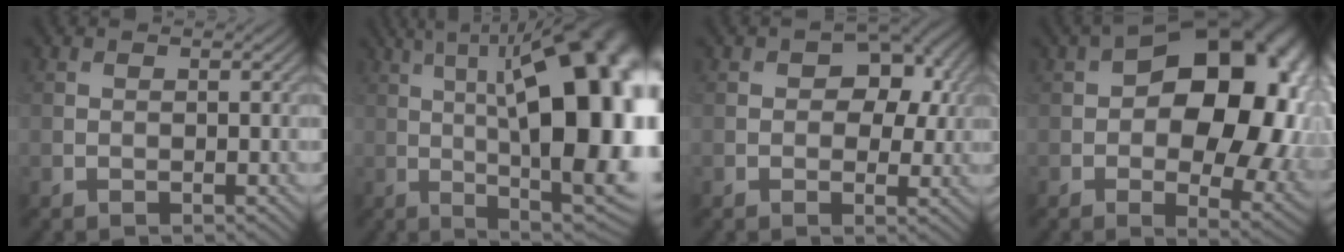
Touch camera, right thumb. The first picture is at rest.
{"total": 21.5, "force": [1.0, 8.5, 19.7], "torque": [-0.222, 0.043, 0.012]}
{"total": 8.5, "force": [1.5, 5.9, 5.9], "torque": [-0.078, 0.003, 0.020]}
{"total": 18.7, "force": [1.8, 12.2, 14.0], "torque": [-0.177, -0.008, 0.048]}